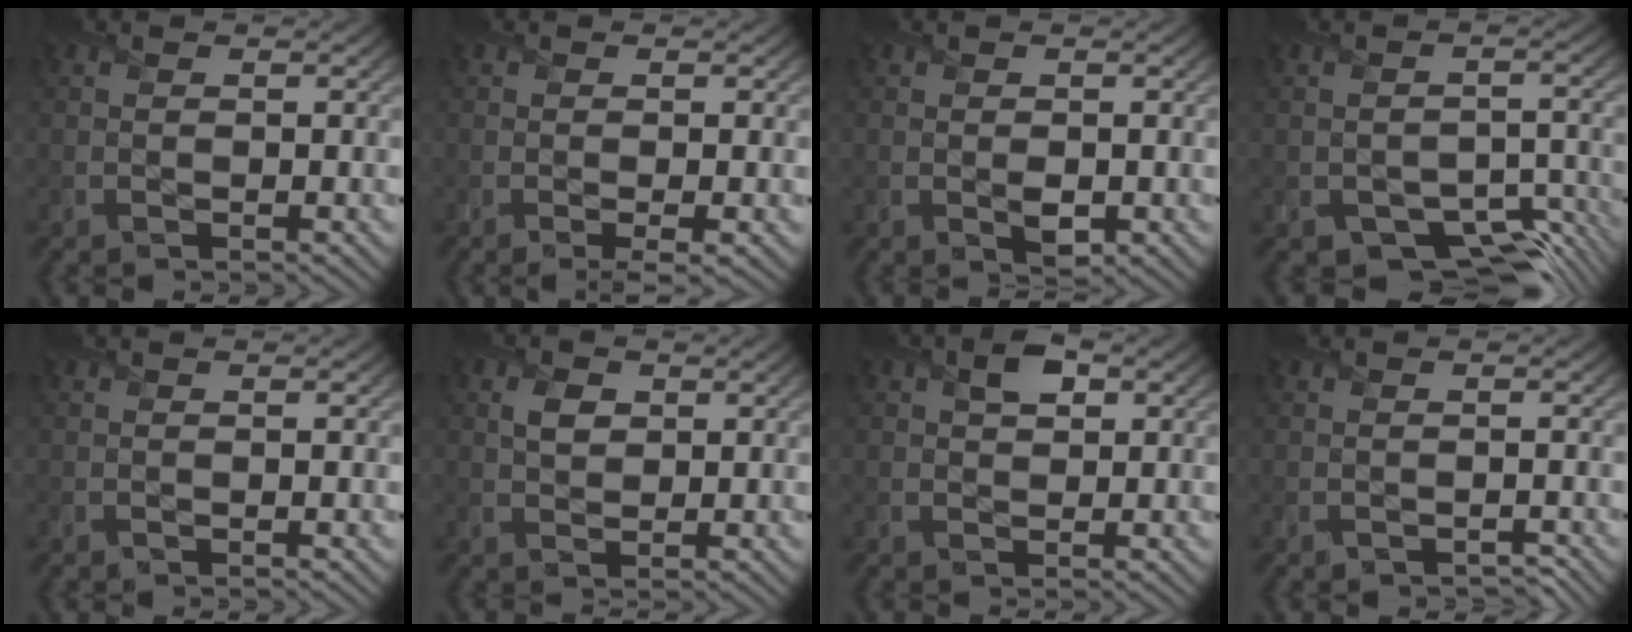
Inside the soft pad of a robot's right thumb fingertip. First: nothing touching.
{"total": 1.5, "force": [-0.4, 0.3, 1.4], "torque": [-0.029, -0.007, -0.013]}
{"total": 1.7, "force": [-0.2, 1.2, 1.1], "torque": [-0.021, -0.009, -0.001]}
{"total": 7.1, "force": [-4.3, 4.1, 3.9], "torque": [-0.051, -0.017, -0.066]}
{"total": 0.0}
{"total": 2.6, "force": [0.9, 2.0, 1.4], "torque": [-0.033, -0.002, 0.013]}
{"total": 3.3, "force": [1.4, 2.1, 2.2], "torque": [-0.040, 0.007, 0.020]}
{"total": 1.3, "force": [-1.0, 0.7, 0.4], "torque": [-0.007, -0.008, -0.018]}